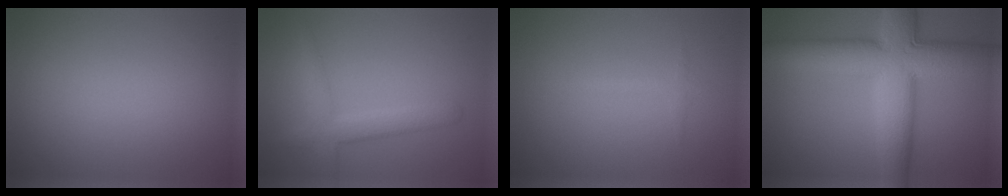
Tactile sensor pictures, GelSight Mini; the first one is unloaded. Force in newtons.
{"total": 3.3, "press": 3.3, "slide": 0.1}
{"total": 0.8, "press": 0.8, "slide": 0.0}
{"total": 11.1, "press": 11.1, "slide": 0.2}